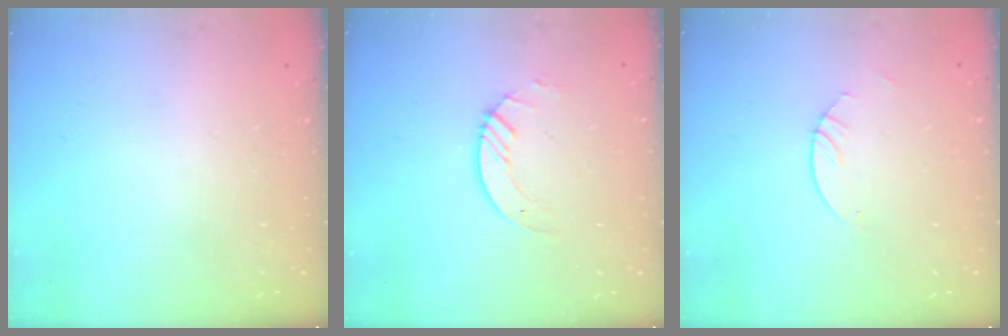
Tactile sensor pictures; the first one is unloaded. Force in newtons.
{"total": 3.1, "press": 3.0, "slide": 0.3}
{"total": 2.4, "press": 2.4, "slide": 0.2}